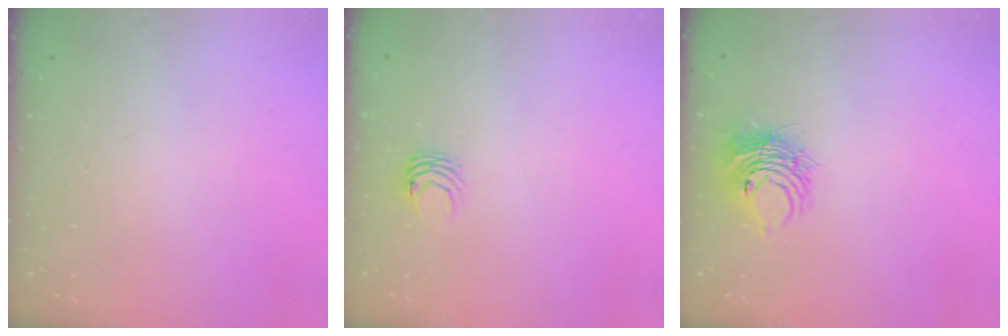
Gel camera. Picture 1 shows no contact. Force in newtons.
{"total": 3.7, "press": 3.7, "slide": 0.4}
{"total": 8.2, "press": 8.2, "slide": 1.0}